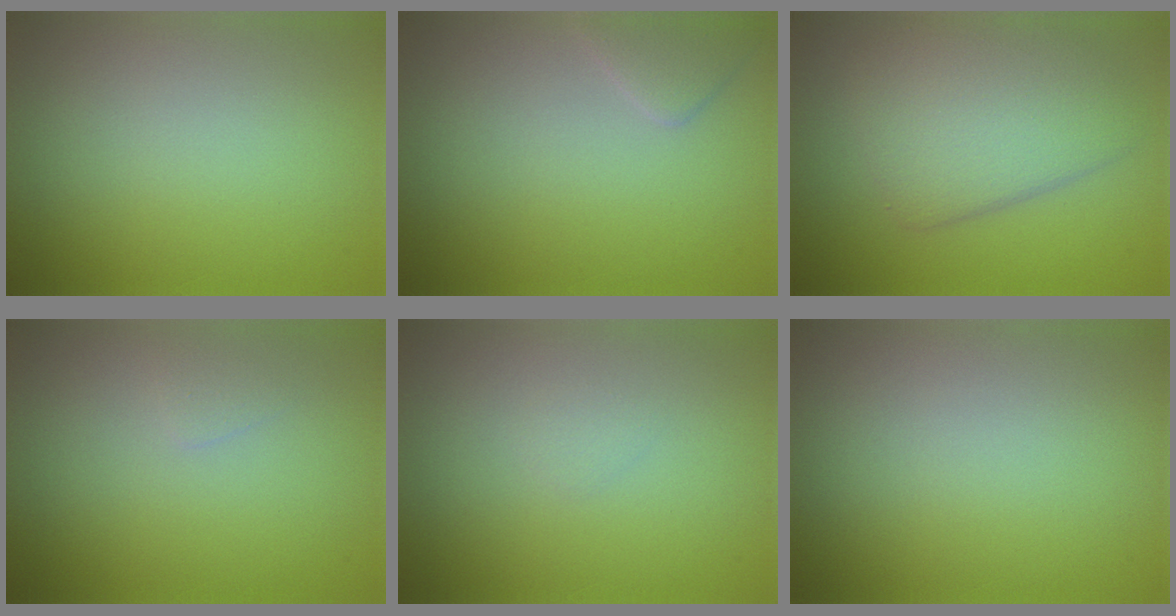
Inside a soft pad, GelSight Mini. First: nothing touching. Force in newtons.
{"total": 1.7, "press": 1.7, "slide": 0.1}
{"total": 5.6, "press": 5.6, "slide": 0.3}
{"total": 0.6, "press": 0.6, "slide": 0.1}
{"total": 0.5, "press": 0.5, "slide": 0.0}
{"total": 0.0}